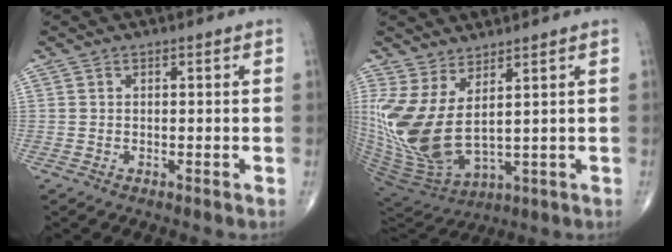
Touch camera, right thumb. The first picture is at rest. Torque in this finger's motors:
{"motor_torque": [-0.21, 1.01, 1.32, 0.30, 0.52]}